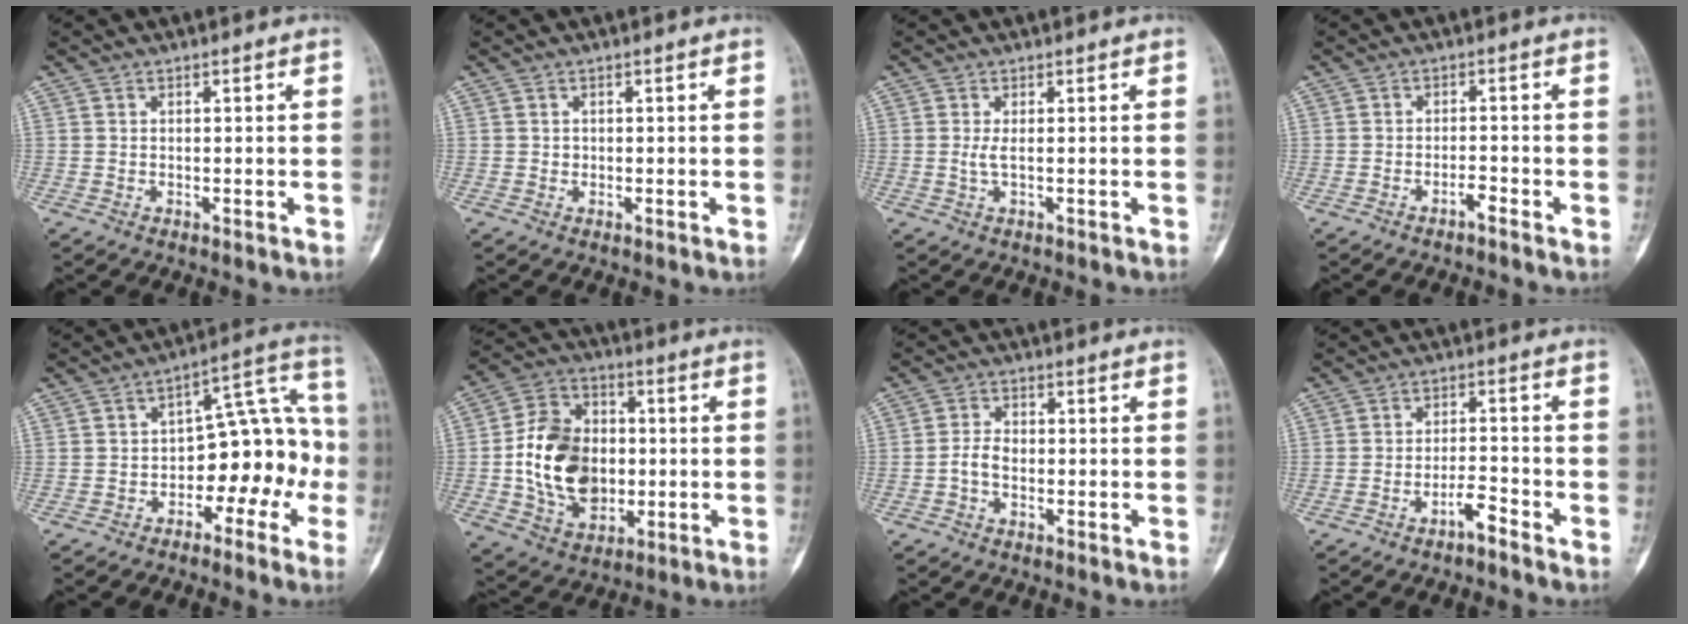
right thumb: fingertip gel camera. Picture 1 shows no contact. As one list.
[{"total": 0.6, "force": [0.0, 0.6, 0.1], "torque": [0.002, 0.003, 0.000]}, {"total": 1.5, "force": [0.0, 0.2, 1.5], "torque": [-0.042, -0.002, 0.003]}, {"total": 1.7, "force": [-1.4, 0.3, 1.0], "torque": [-0.015, 0.013, -0.024]}, {"total": 13.6, "force": [-4.2, 8.2, 9.9], "torque": [-0.079, 0.072, -0.065]}, {"total": 17.4, "force": [-0.9, 12.8, 11.7], "torque": [-0.180, 0.014, -0.009]}, {"total": 3.2, "force": [-0.9, 2.1, 2.3], "torque": [-0.044, 0.013, -0.022]}, {"total": 3.5, "force": [-2.7, 0.7, 2.1], "torque": [-0.033, 0.028, -0.048]}]